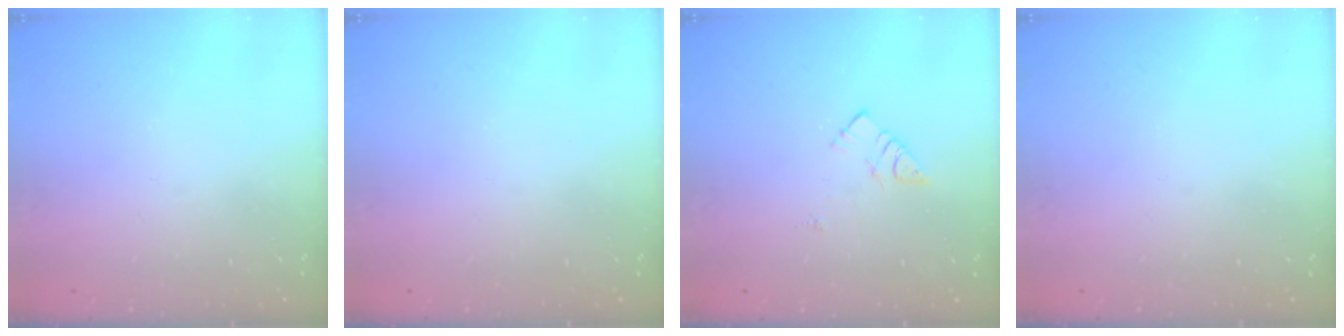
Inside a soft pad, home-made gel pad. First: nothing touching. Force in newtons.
{"total": 0.0}
{"total": 5.6, "press": 5.6, "slide": 0.1}
{"total": 0.0}